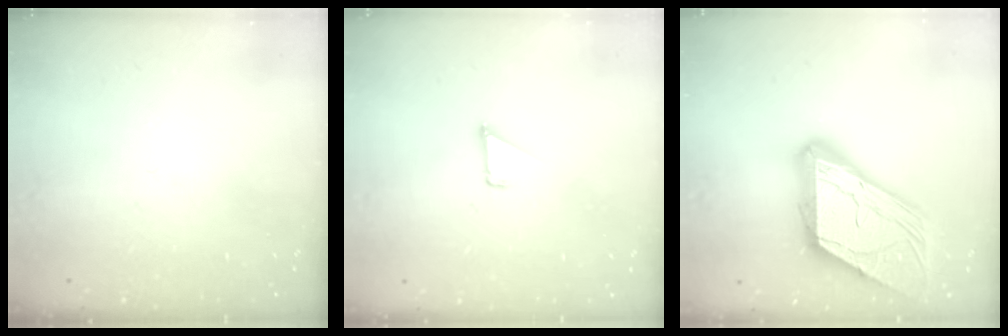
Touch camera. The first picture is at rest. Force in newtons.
{"total": 1.0, "press": 1.0, "slide": 0.1}
{"total": 23.3, "press": 23.2, "slide": 2.2}